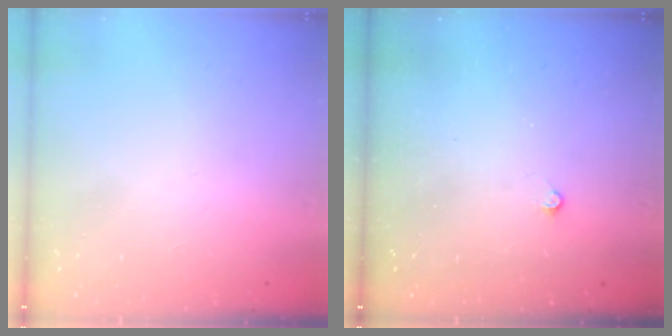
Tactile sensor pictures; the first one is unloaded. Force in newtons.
{"total": 2.0, "press": 1.9, "slide": 0.3}